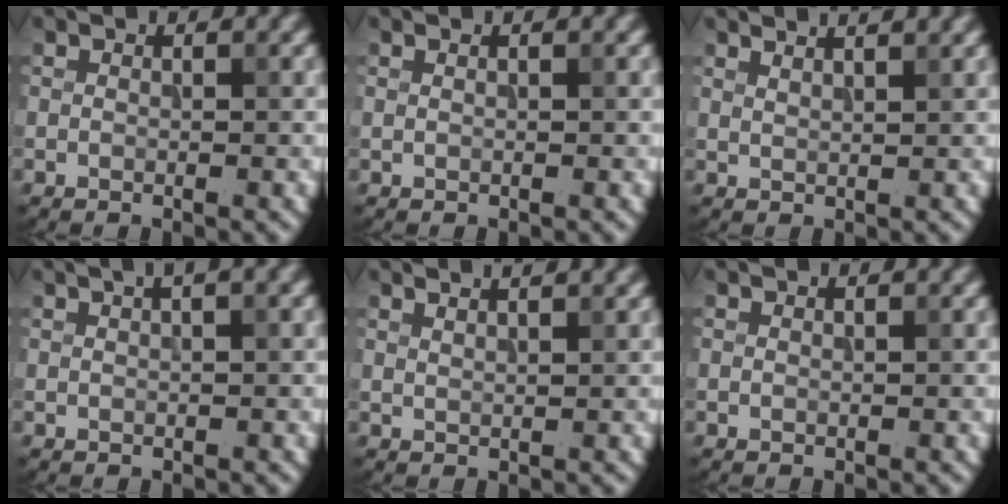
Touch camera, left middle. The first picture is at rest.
{"total": 0.6, "force": [0.3, 0.2, 0.4], "torque": [-0.009, 0.000, 0.001]}
{"total": 3.5, "force": [2.7, 1.3, 1.8], "torque": [-0.005, 0.025, 0.009]}
{"total": 3.4, "force": [1.8, 1.2, 2.7], "torque": [-0.025, 0.003, 0.019]}
{"total": 3.3, "force": [2.5, 1.2, 1.8], "torque": [-0.003, 0.021, 0.005]}
{"total": 0.0}